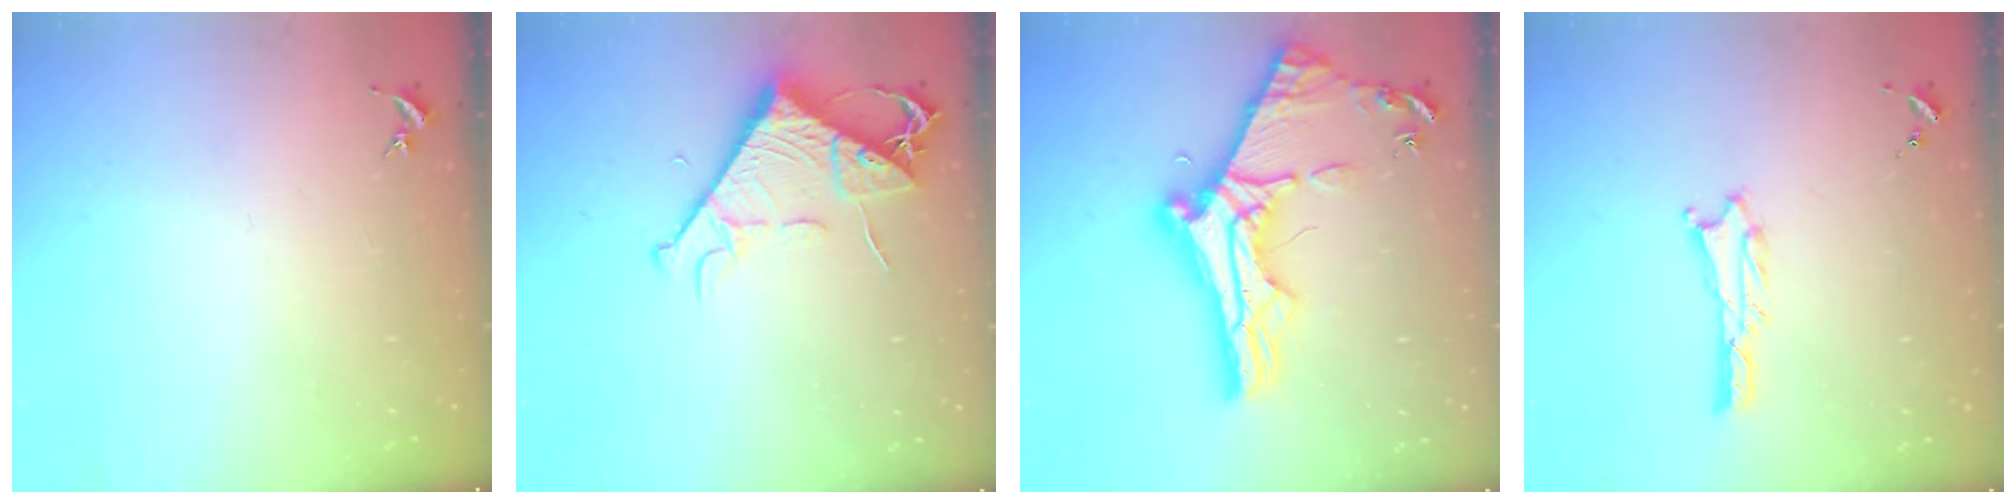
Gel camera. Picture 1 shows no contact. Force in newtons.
{"total": 8.5, "press": 8.4, "slide": 1.1}
{"total": 11.2, "press": 11.1, "slide": 1.2}
{"total": 1.0, "press": 1.0, "slide": 0.1}